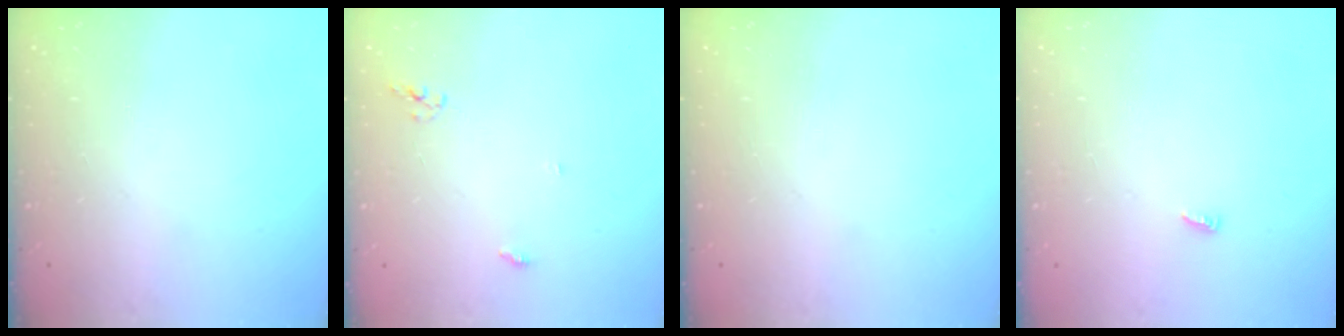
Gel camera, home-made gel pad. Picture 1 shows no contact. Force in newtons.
{"total": 3.8, "press": 3.8, "slide": 0.1}
{"total": 0.0}
{"total": 3.6, "press": 3.6, "slide": 0.4}